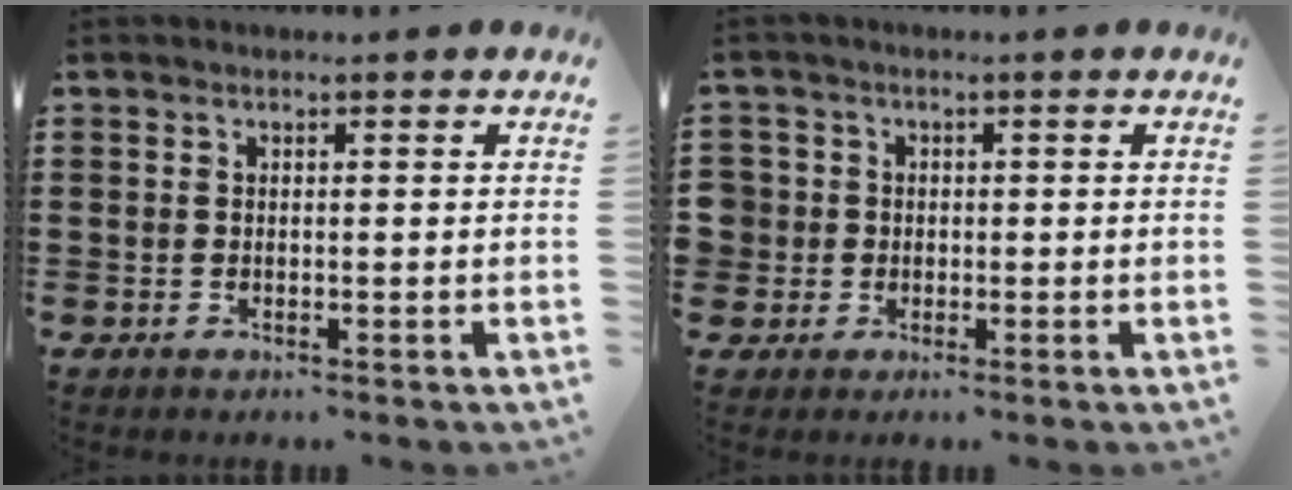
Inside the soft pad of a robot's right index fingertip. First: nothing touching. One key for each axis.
{"total": 2.6, "fx": -0.4, "fy": 2.6, "fz": 0.1, "tx": -0.026, "ty": 0.005, "tz": -0.014}